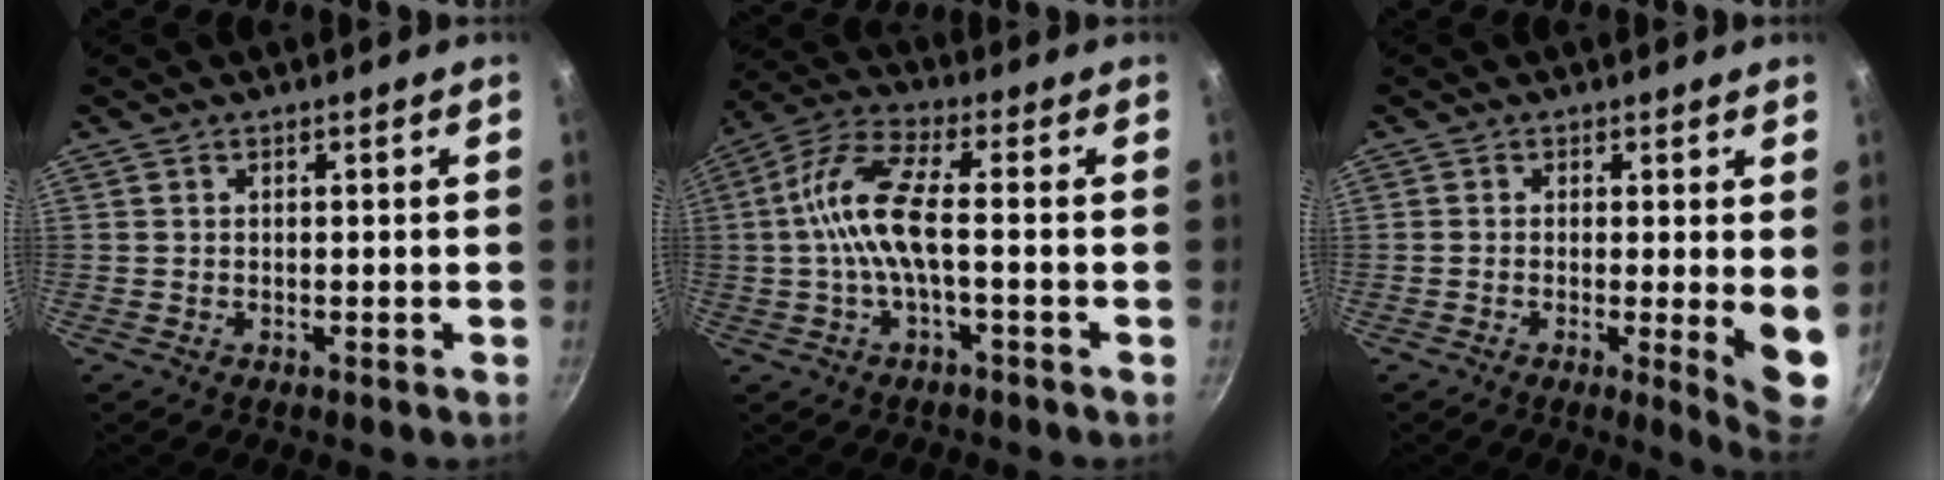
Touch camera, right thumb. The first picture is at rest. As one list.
[{"total": 10.3, "force": [-1.0, 3.1, 9.8], "torque": [-0.214, 0.028, -0.033]}, {"total": 6.6, "force": [-0.3, 1.0, 6.6], "torque": [-0.089, -0.019, -0.006]}]